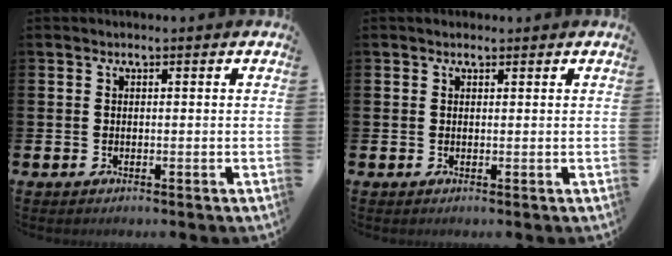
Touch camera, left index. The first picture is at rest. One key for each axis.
{"total": 0.8, "fx": 0.6, "fy": 0.4, "fz": 0.2, "tx": 0.006, "ty": 0.001, "tz": 0.009}